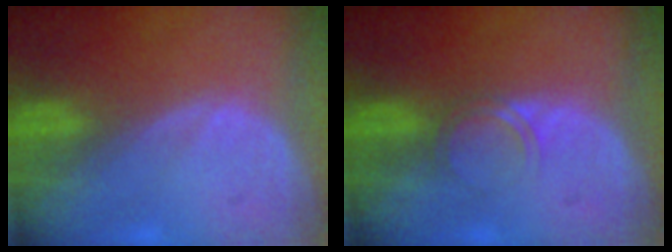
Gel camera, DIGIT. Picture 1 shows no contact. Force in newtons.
{"total": 2.0, "press": 2.0, "slide": 0.2}